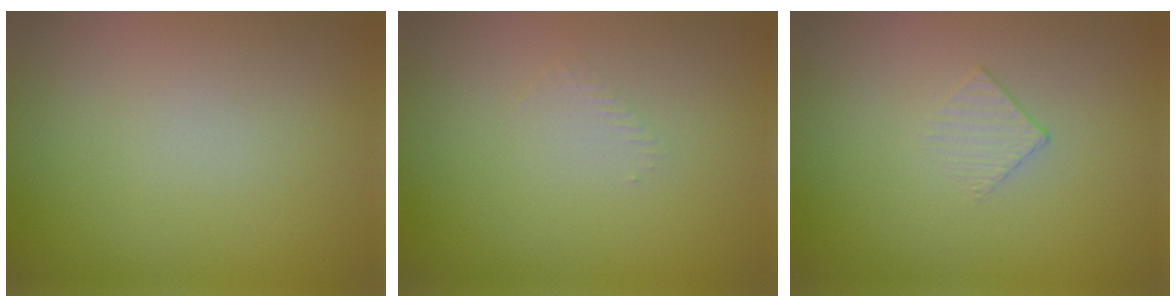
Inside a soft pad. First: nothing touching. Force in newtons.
{"total": 0.8, "press": 0.8, "slide": 0.3}
{"total": 1.2, "press": 0.4, "slide": 1.2}